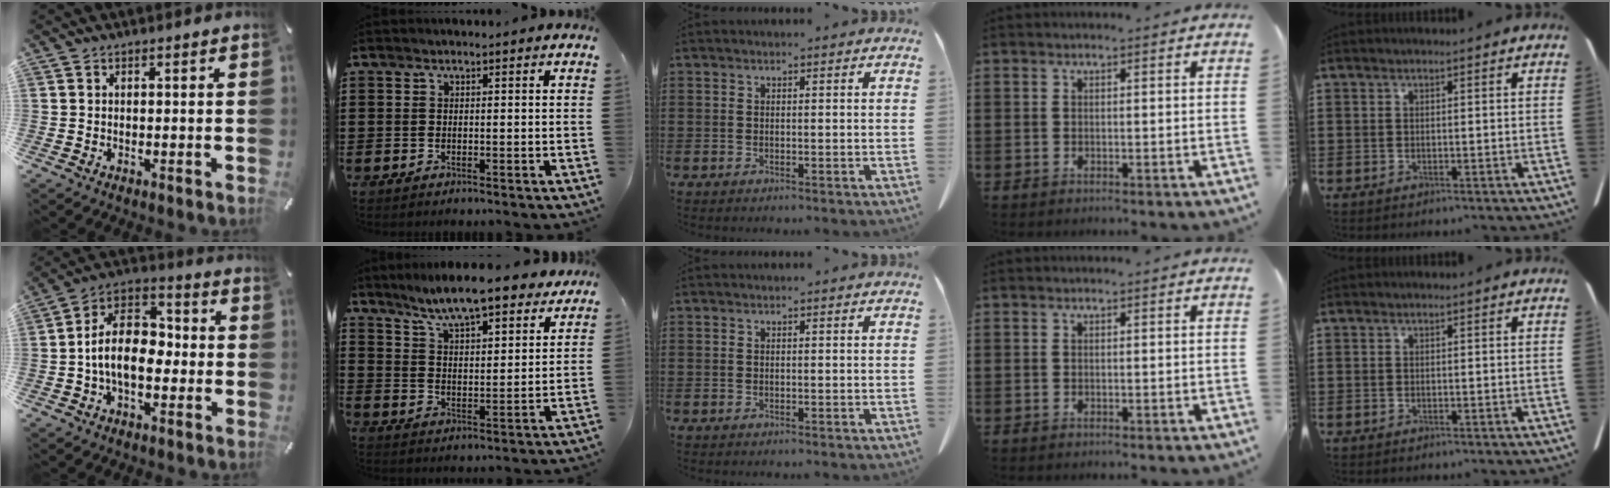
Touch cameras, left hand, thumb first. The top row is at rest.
{"thumb": {"total": 12.5, "force": [-2.4, 8.1, 9.2], "torque": [-0.180, 0.013, -0.043]}, "index": {"total": 9.4, "force": [8.1, 0.7, 4.6], "torque": [-0.117, -0.030, 0.142]}}